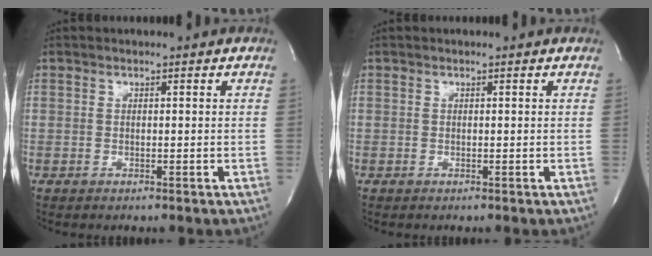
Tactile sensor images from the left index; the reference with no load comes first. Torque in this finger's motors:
{"motor_torque": [-0.01, 0.11, -0.02, -0.01]}